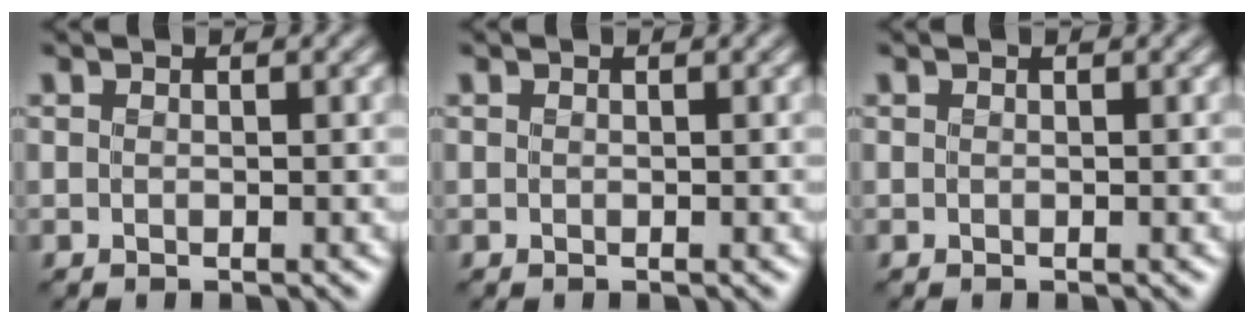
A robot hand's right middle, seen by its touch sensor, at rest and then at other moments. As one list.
[{"total": 0.0}, {"total": 0.0}]